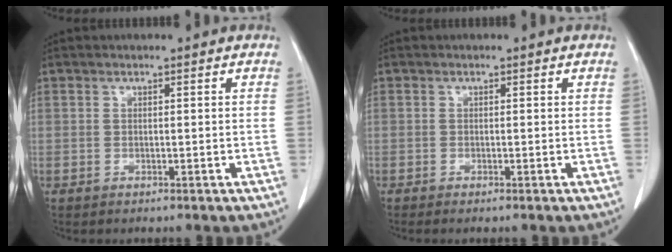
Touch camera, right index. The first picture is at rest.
{"total": 0.6, "force": [-0.4, 0.0, 0.4], "torque": [-0.010, -0.002, -0.009]}